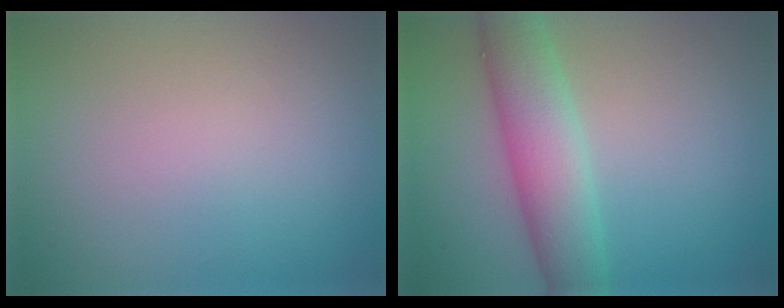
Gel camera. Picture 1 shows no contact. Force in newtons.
{"total": 6.1, "press": 6.1, "slide": 0.3}